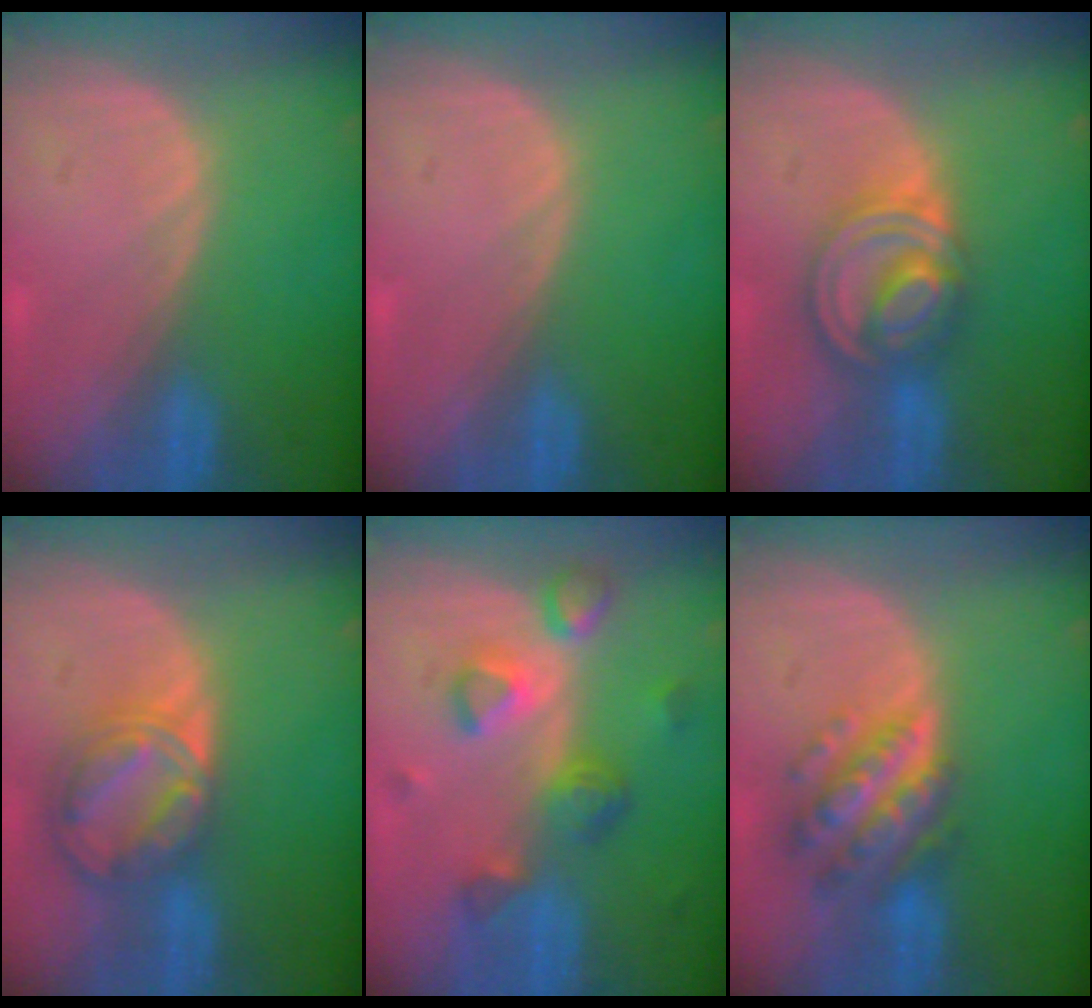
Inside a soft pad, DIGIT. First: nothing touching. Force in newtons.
{"total": 0.0}
{"total": 8.0, "press": 6.9, "slide": 3.9}
{"total": 8.5, "press": 7.2, "slide": 4.5}
{"total": 7.9, "press": 7.0, "slide": 3.6}
{"total": 7.6, "press": 7.6, "slide": 0.5}